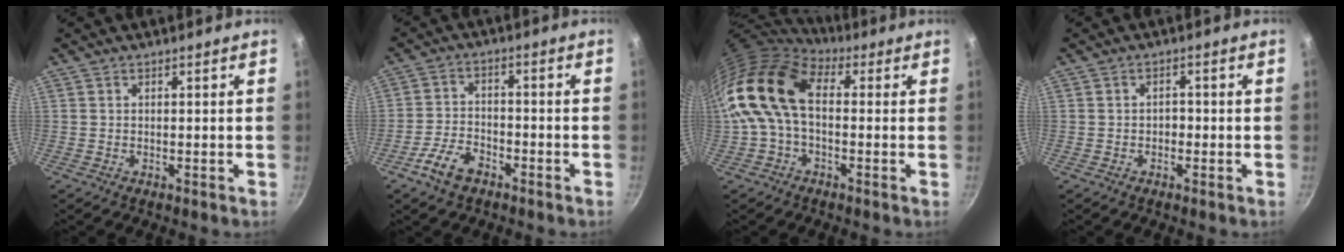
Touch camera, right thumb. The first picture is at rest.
{"total": 6.8, "force": [-4.3, 3.6, 4.0], "torque": [-0.072, 0.031, -0.083]}
{"total": 14.6, "force": [0.6, 9.1, 11.4], "torque": [-0.210, 0.025, -0.005]}
{"total": 1.7, "force": [-0.5, 1.2, 1.1], "torque": [-0.009, 0.011, -0.008]}